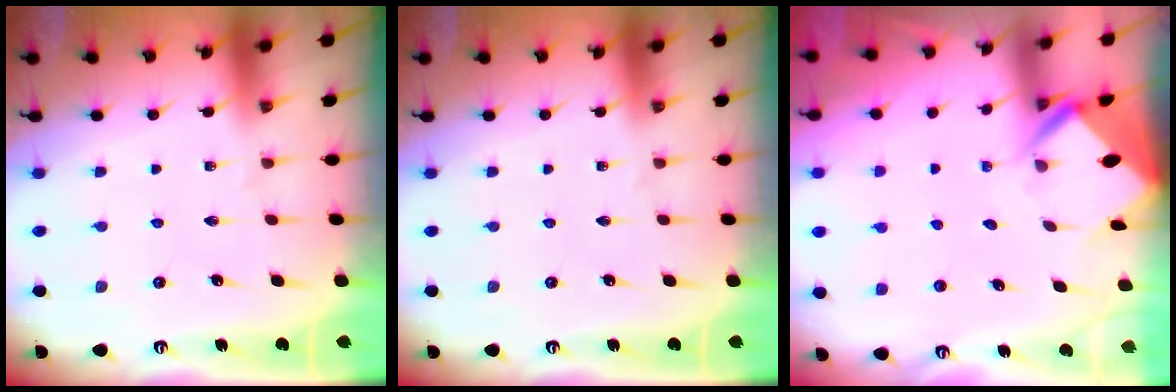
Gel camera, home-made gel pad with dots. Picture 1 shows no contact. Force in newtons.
{"total": 0.0}
{"total": 5.0, "press": 4.9, "slide": 0.3}